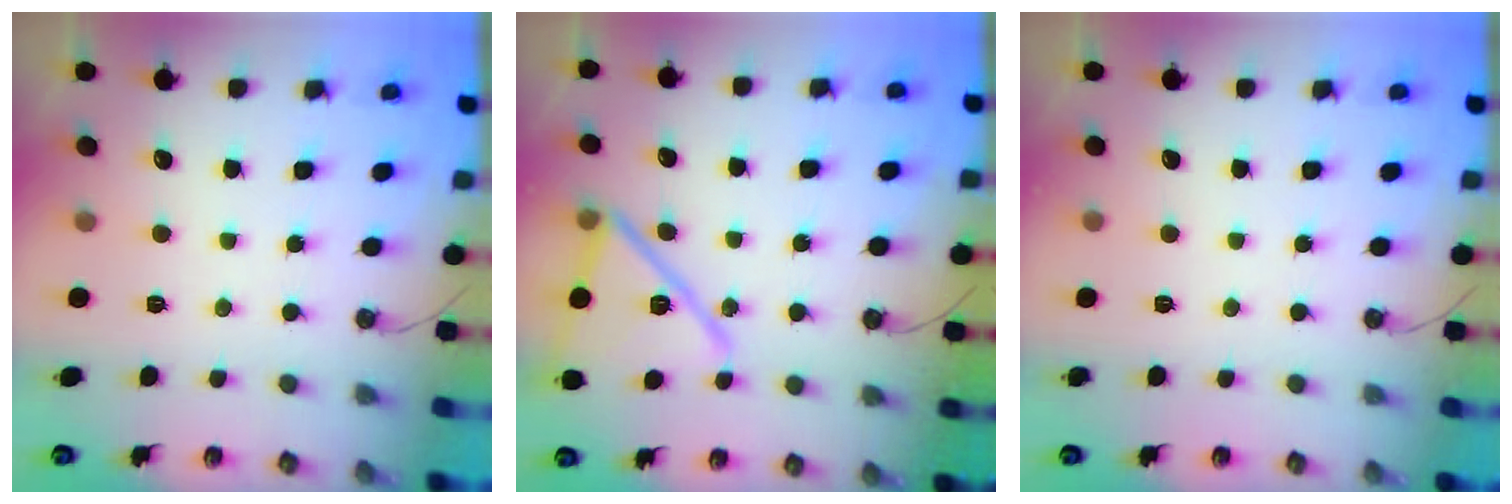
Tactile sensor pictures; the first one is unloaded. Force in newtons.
{"total": 16.1, "press": 14.2, "slide": 7.6}
{"total": 0.0}